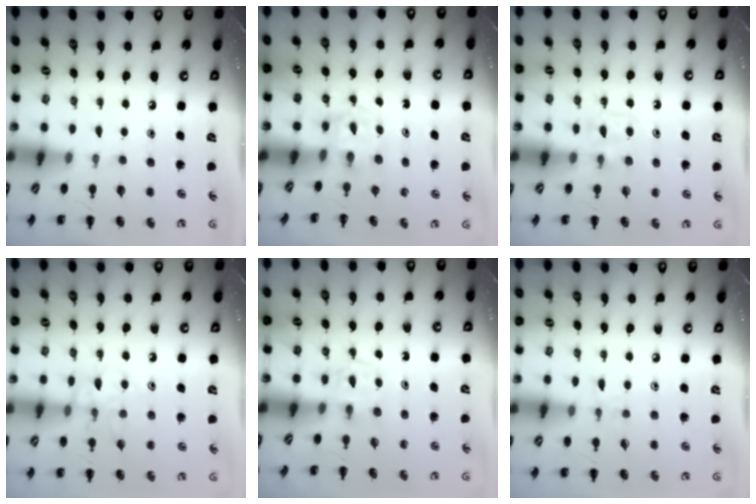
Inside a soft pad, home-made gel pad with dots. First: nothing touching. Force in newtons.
{"total": 2.4, "press": 2.2, "slide": 1.0}
{"total": 4.5, "press": 4.2, "slide": 1.7}
{"total": 11.1, "press": 11.1, "slide": 0.7}
{"total": 2.3, "press": 2.0, "slide": 1.0}
{"total": 5.4, "press": 5.0, "slide": 2.2}